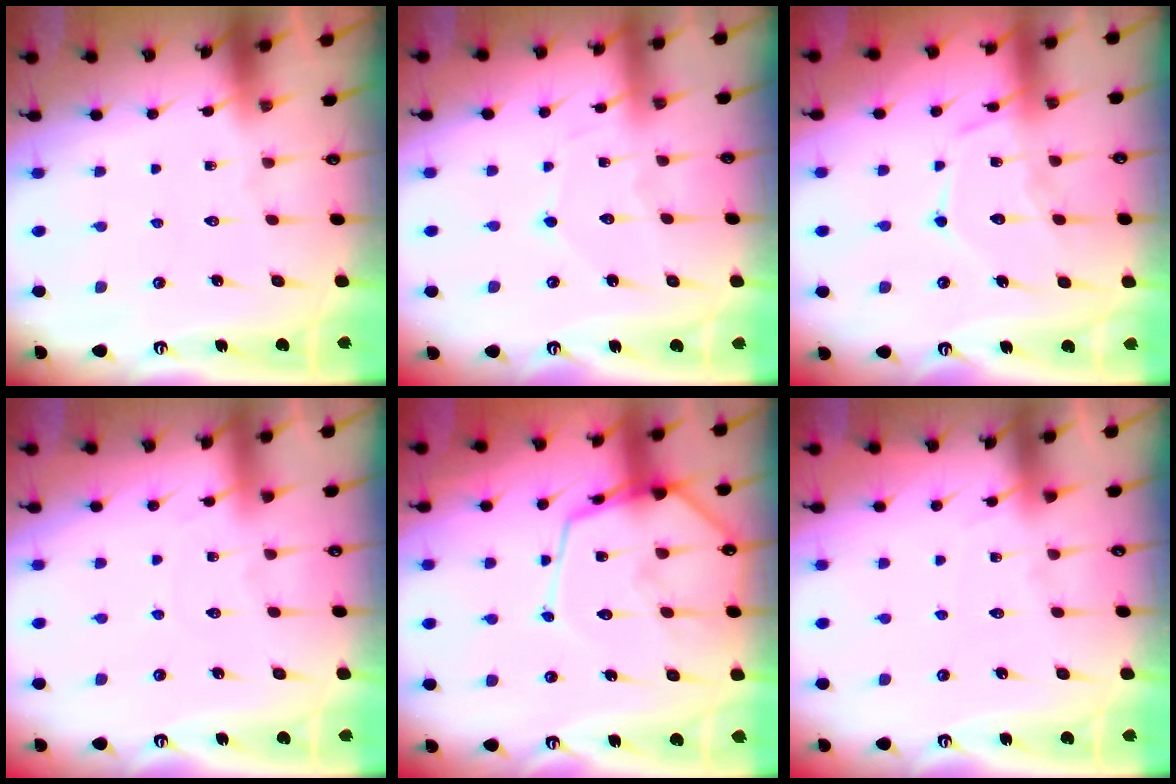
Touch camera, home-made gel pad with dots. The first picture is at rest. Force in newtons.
{"total": 4.3, "press": 4.2, "slide": 0.2}
{"total": 12.9, "press": 12.9, "slide": 1.0}
{"total": 2.8, "press": 2.8, "slide": 0.4}
{"total": 13.8, "press": 13.7, "slide": 1.3}
{"total": 3.9, "press": 3.9, "slide": 0.6}